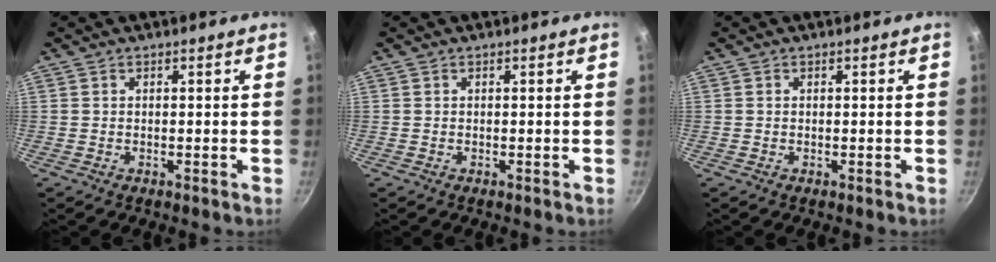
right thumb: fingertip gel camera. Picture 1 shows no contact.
{"total": 0.0}
{"total": 0.0}